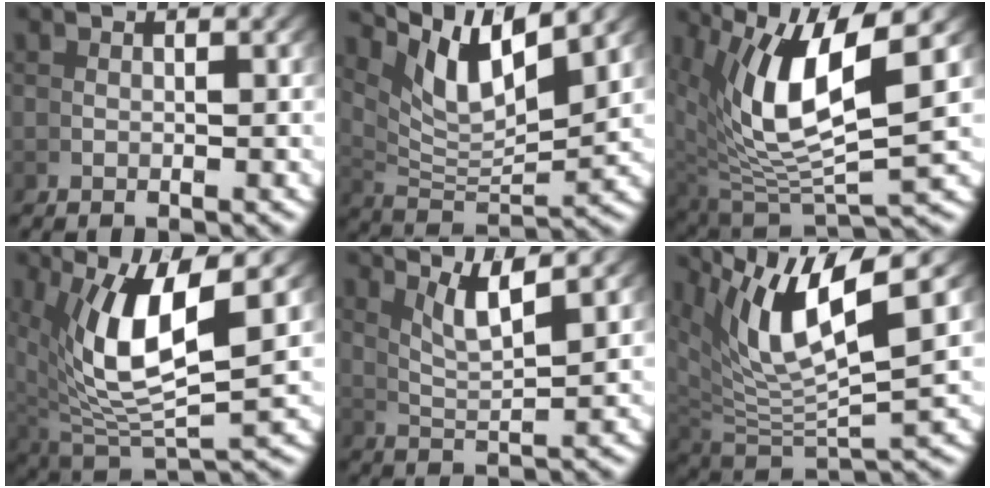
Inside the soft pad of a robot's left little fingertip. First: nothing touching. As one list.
[{"total": 9.7, "force": [5.2, 3.9, 7.1], "torque": [-0.120, 0.009, 0.093]}, {"total": 11.1, "force": [2.1, 5.7, 9.3], "torque": [-0.189, -0.028, 0.060]}, {"total": 10.2, "force": [1.8, 4.6, 8.9], "torque": [-0.176, -0.021, 0.055]}, {"total": 4.2, "force": [2.9, 0.2, 3.0], "torque": [-0.051, -0.005, 0.058]}, {"total": 10.1, "force": [3.9, 4.6, 8.1], "torque": [-0.168, -0.005, 0.075]}]